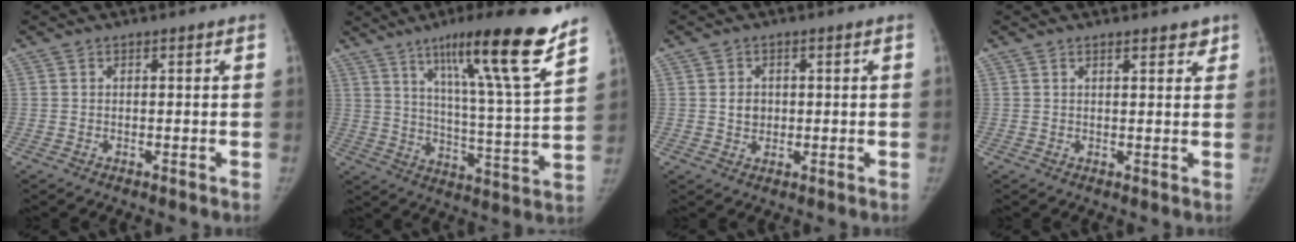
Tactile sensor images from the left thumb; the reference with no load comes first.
{"total": 20.6, "force": [13.4, 1.0, 15.6], "torque": [-0.211, -0.066, 0.211]}
{"total": 2.8, "force": [0.4, 2.4, 1.3], "torque": [-0.004, -0.001, 0.011]}
{"total": 2.9, "force": [2.3, 1.0, 1.4], "torque": [-0.002, -0.011, 0.031]}